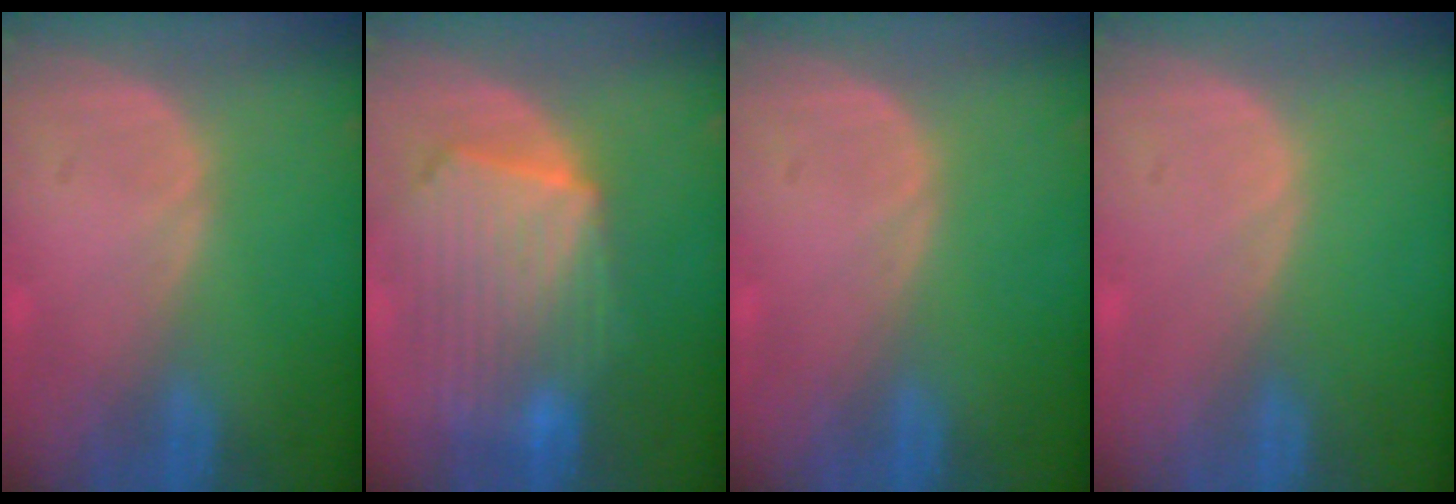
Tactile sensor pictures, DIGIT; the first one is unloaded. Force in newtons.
{"total": 10.8, "press": 9.4, "slide": 5.2}
{"total": 0.0}
{"total": 0.0}